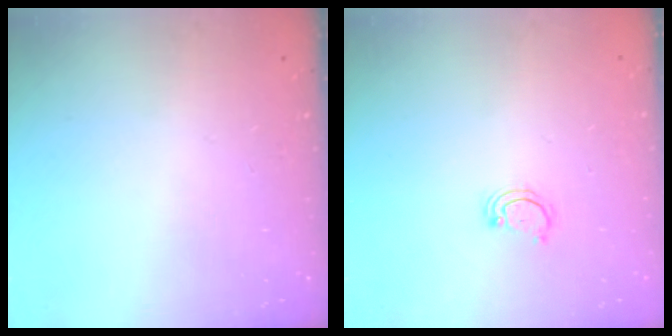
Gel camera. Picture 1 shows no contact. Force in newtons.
{"total": 2.4, "press": 2.4, "slide": 0.2}